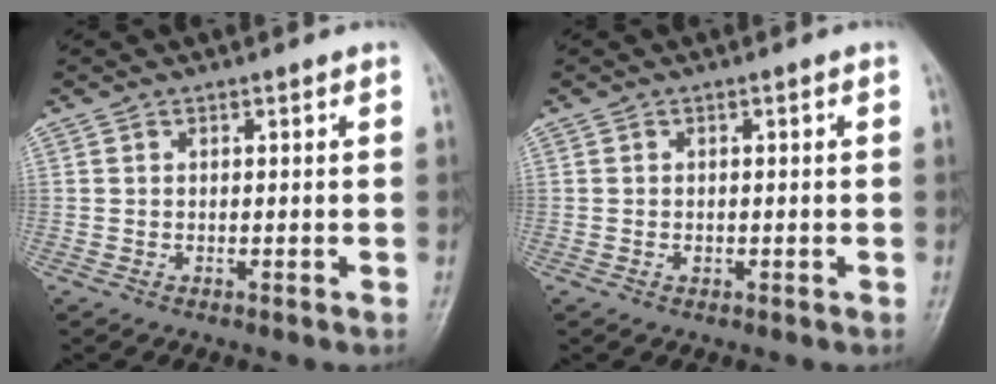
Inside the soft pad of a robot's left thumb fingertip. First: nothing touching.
{"total": 0.9, "force": [-0.3, 0.6, 0.5], "torque": [-0.009, 0.008, -0.004]}